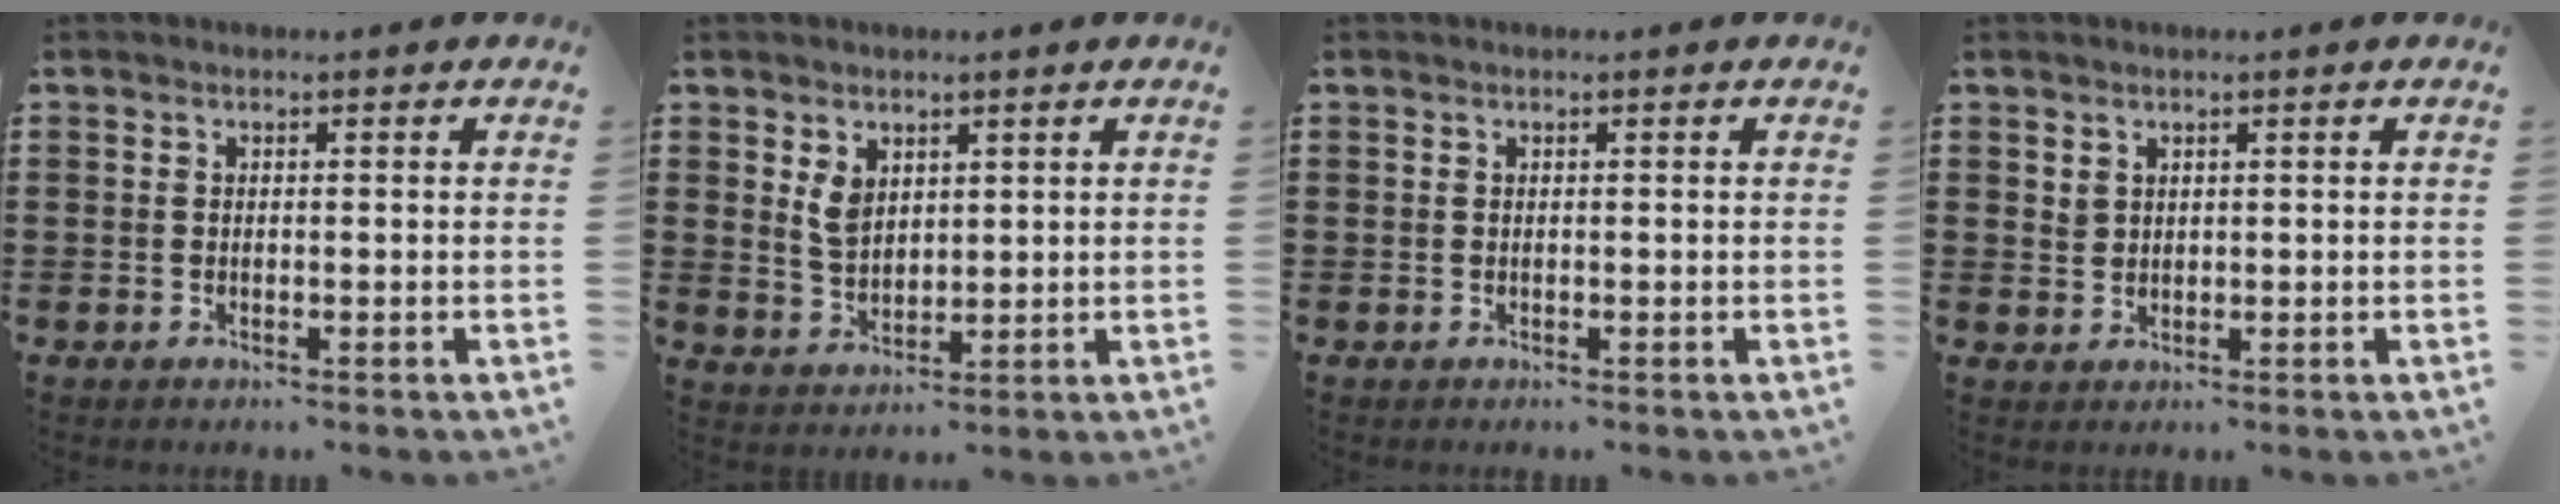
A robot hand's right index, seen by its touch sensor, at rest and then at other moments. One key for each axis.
{"total": 4.0, "fx": 2.0, "fy": 2.6, "fz": 2.2, "tx": -0.052, "ty": 0.007, "tz": 0.038}
{"total": 0.0}
{"total": 1.6, "fx": 1.1, "fy": 1.1, "fz": 0.3, "tx": -0.007, "ty": 0.003, "tz": 0.022}